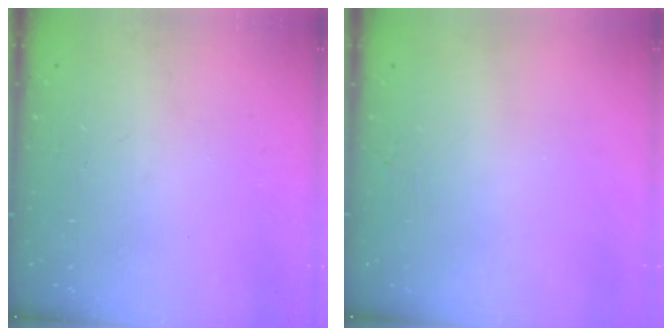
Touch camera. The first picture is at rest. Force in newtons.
{"total": 2.5, "press": 2.5, "slide": 0.2}